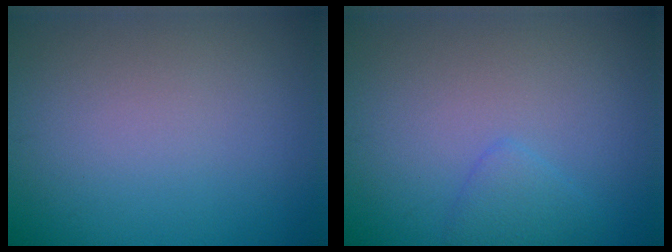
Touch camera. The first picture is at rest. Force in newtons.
{"total": 1.5, "press": 1.5, "slide": 0.1}